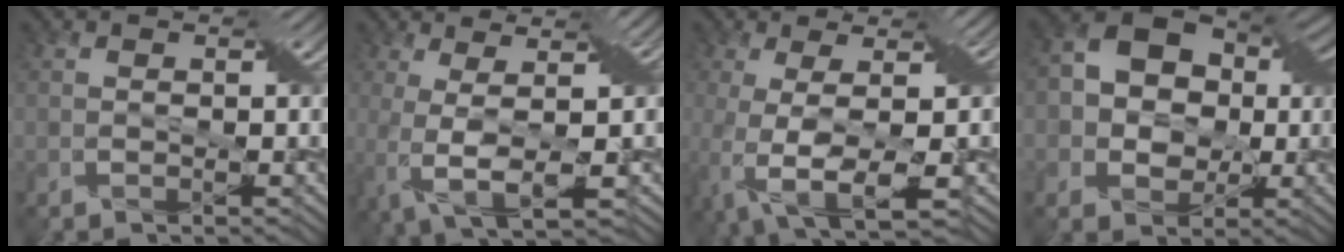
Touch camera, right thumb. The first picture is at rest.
{"total": 7.1, "force": [-0.1, 1.7, 6.9], "torque": [-0.134, 0.005, -0.001]}
{"total": 9.1, "force": [-2.0, 2.5, 8.5], "torque": [-0.158, -0.004, -0.030]}
{"total": 11.8, "force": [0.6, 9.5, 7.0], "torque": [-0.125, 0.020, -0.004]}